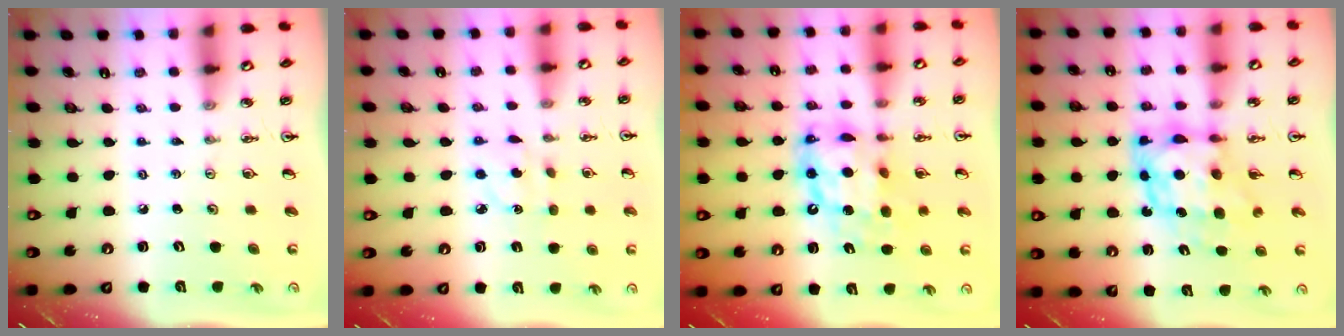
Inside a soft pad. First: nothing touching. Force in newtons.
{"total": 3.6, "press": 3.5, "slide": 0.9}
{"total": 13.5, "press": 13.4, "slide": 1.2}
{"total": 9.6, "press": 9.6, "slide": 1.1}